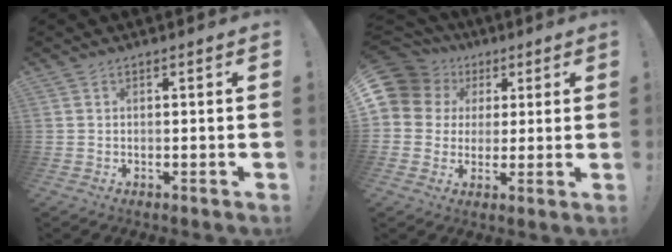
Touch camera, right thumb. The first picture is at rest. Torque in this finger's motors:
{"motor_torque": [1.69, 3.32, 0.80, -0.45, 0.48]}